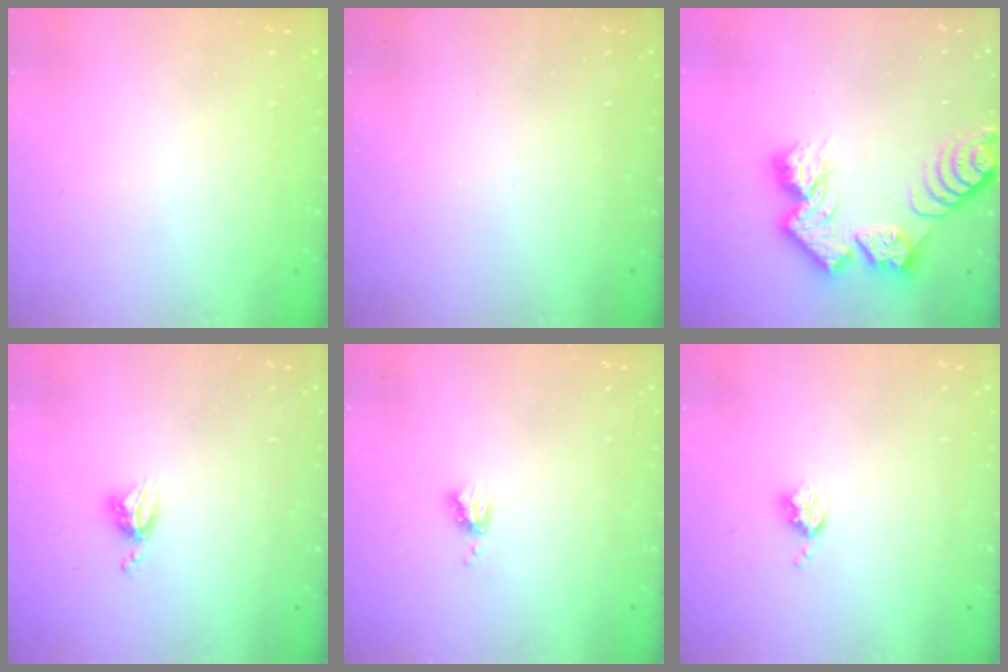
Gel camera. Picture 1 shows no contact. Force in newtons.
{"total": 0.0}
{"total": 12.7, "press": 12.6, "slide": 1.0}
{"total": 4.7, "press": 4.7, "slide": 0.5}
{"total": 4.1, "press": 4.0, "slide": 0.5}
{"total": 3.3, "press": 3.3, "slide": 0.4}